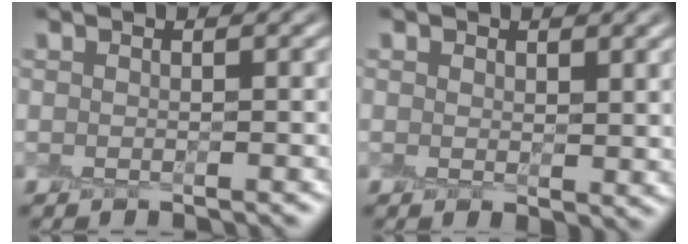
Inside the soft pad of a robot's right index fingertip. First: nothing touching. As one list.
[{"total": 1.9, "force": [0.9, 1.1, 1.2], "torque": [-0.015, -0.006, 0.021]}]